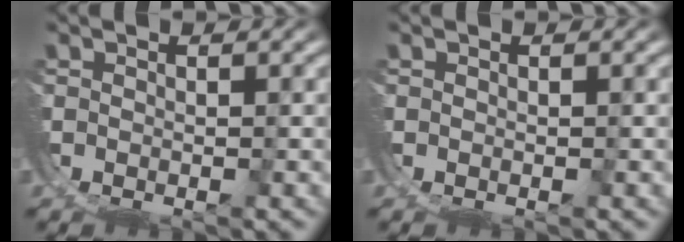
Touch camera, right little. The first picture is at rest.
{"total": 0.0}